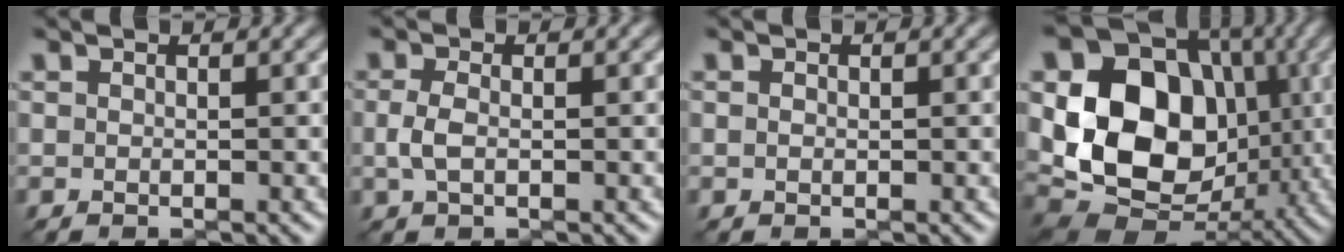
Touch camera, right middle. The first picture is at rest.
{"total": 1.6, "force": [-0.4, 0.8, 1.3], "torque": [-0.033, -0.001, -0.010]}
{"total": 0.0}
{"total": 13.9, "force": [0.6, 10.8, 8.7], "torque": [-0.153, -0.008, 0.001]}